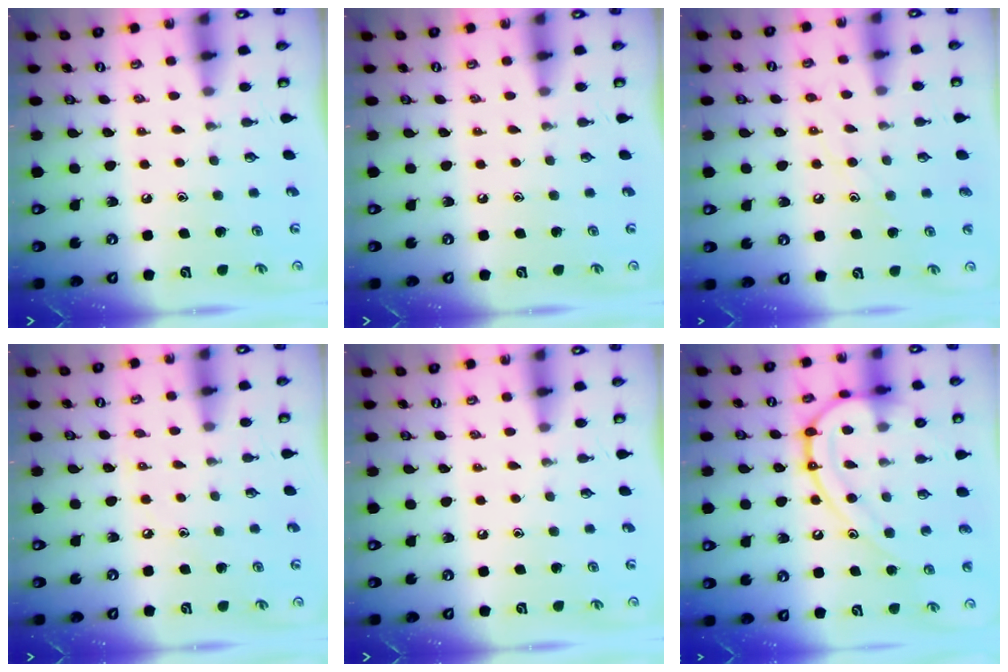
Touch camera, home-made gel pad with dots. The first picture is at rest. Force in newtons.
{"total": 0.0}
{"total": 7.2, "press": 7.2, "slide": 0.5}
{"total": 2.3, "press": 2.3, "slide": 0.3}
{"total": 0.0}
{"total": 15.1, "press": 15.1, "slide": 1.4}